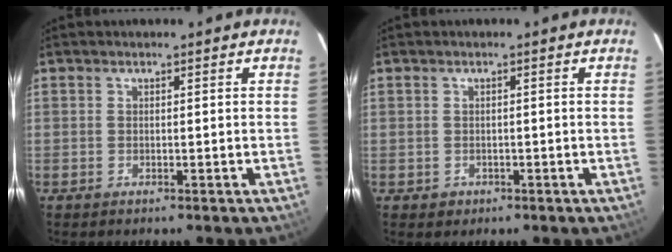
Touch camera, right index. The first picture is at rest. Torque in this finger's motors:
{"motor_torque": [-0.23, 0.14, -0.73, -0.21]}